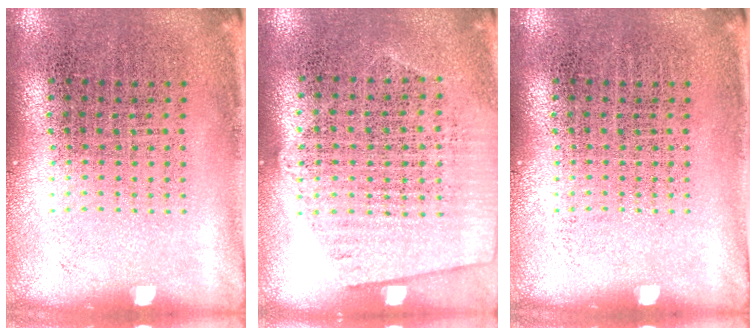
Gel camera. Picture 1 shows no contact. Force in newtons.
{"total": 1.0, "press": 0.8, "slide": 0.5}
{"total": 0.0}